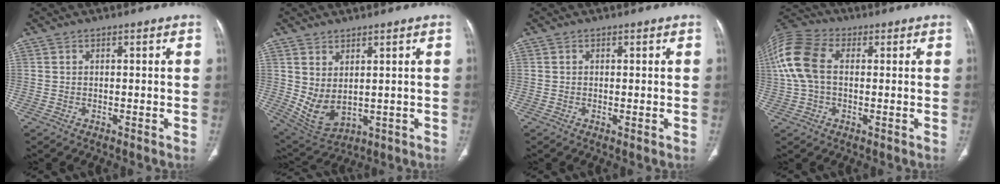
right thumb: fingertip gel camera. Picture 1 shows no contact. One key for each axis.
{"total": 7.5, "fx": 1.2, "fy": 4.3, "fz": 6.1, "tx": -0.108, "ty": -0.017, "tz": 0.050}
{"total": 0.7, "fx": -0.1, "fy": 0.2, "fz": 0.6, "tx": -0.016, "ty": -0.004, "tz": -0.002}
{"total": 13.3, "fx": 1.8, "fy": 8.6, "fz": 10.0, "tx": -0.233, "ty": 0.029, "tz": 0.029}